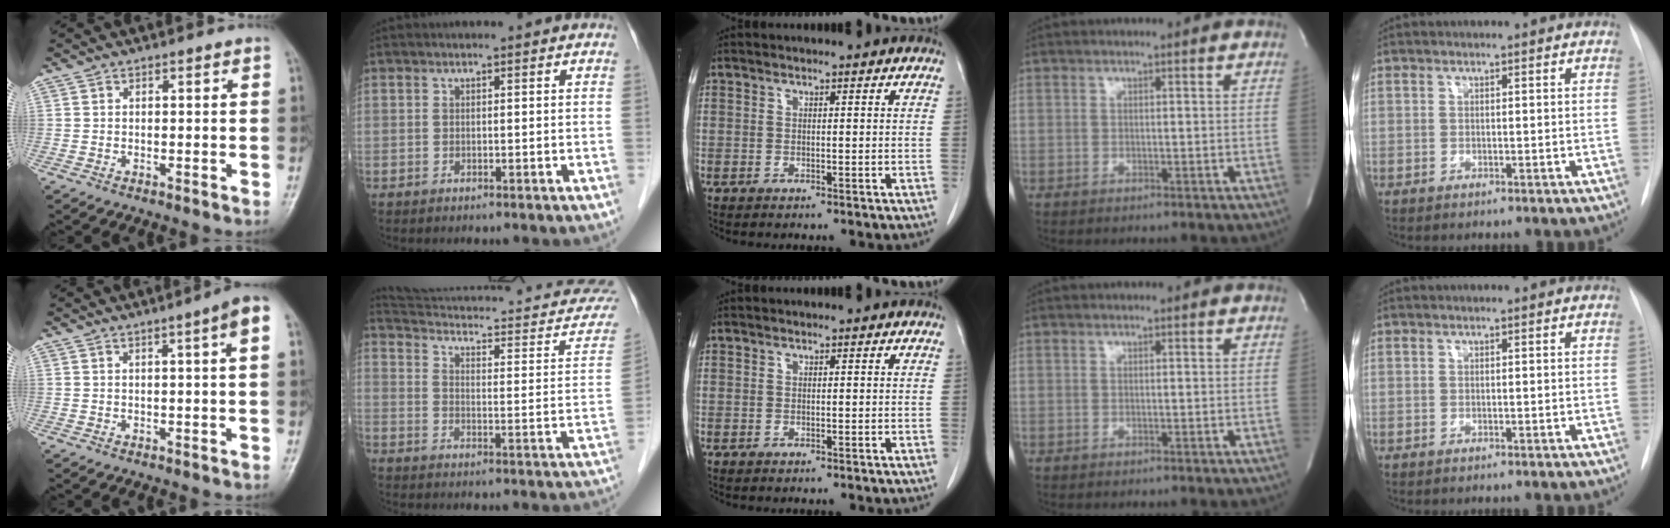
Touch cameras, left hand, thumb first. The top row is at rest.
{"thumb": {"total": 4.2, "force": [1.3, -0.1, 4.0], "torque": [-0.054, 0.002, 0.017]}, "index": {"total": 26.2, "force": [25.3, 1.5, 6.9], "torque": [-0.098, -0.108, 0.315]}}